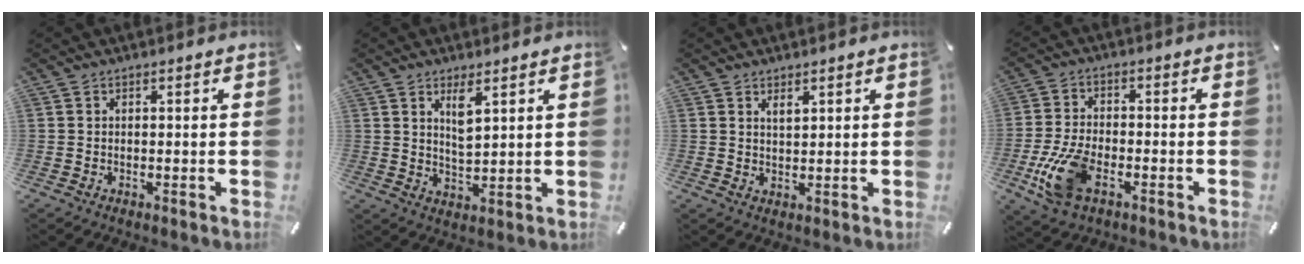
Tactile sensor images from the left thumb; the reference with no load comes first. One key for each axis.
{"total": 5.2, "fx": 3.2, "fy": 1.7, "fz": 3.8, "tx": -0.067, "ty": -0.014, "tz": 0.052}
{"total": 2.1, "fx": 1.5, "fy": 1.0, "fz": 1.1, "tx": -0.014, "ty": -0.005, "tz": 0.027}
{"total": 11.9, "fx": -4.5, "fy": 6.6, "fz": 8.8, "tx": -0.196, "ty": 0.003, "tz": -0.082}